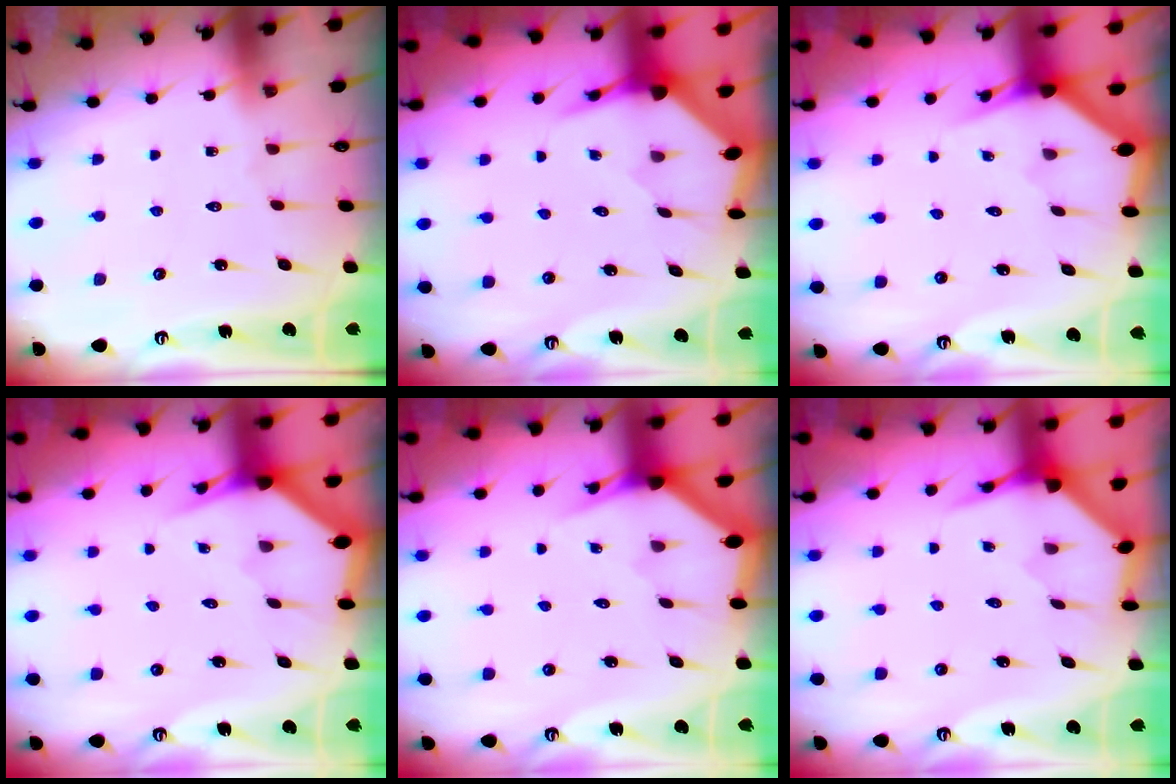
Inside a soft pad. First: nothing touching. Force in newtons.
{"total": 3.7, "press": 3.7, "slide": 0.4}
{"total": 2.9, "press": 2.9, "slide": 0.2}
{"total": 2.6, "press": 2.6, "slide": 0.1}
{"total": 2.9, "press": 2.9, "slide": 0.2}
{"total": 4.0, "press": 3.9, "slide": 0.4}